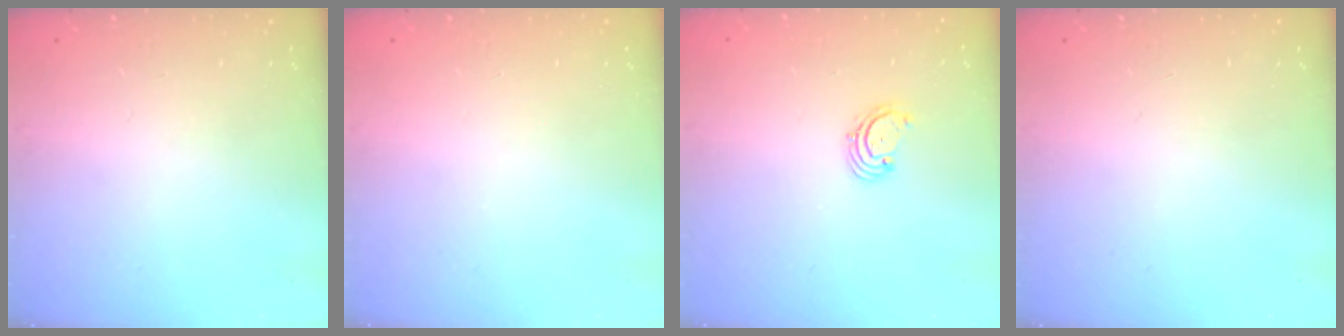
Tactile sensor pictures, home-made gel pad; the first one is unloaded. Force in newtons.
{"total": 0.0}
{"total": 1.6, "press": 1.6, "slide": 0.2}
{"total": 0.0}